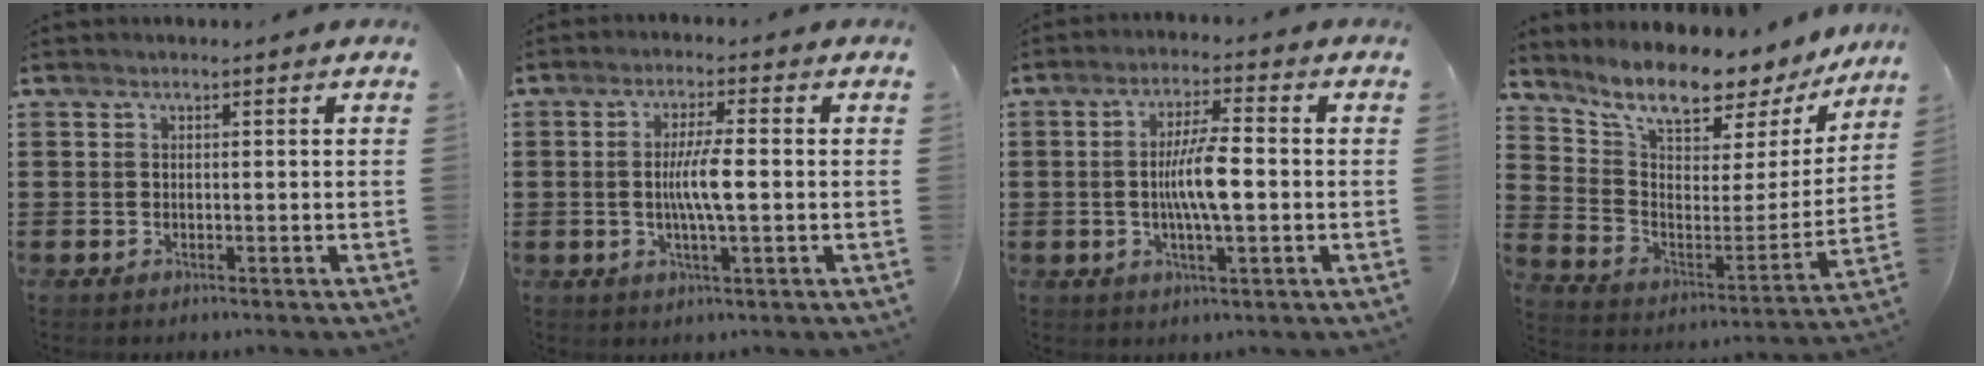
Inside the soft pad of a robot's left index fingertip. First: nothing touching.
{"total": 5.6, "force": [-0.3, 0.8, 5.6], "torque": [-0.106, -0.002, -0.011]}
{"total": 7.4, "force": [-0.7, 1.7, 7.1], "torque": [-0.140, 0.002, -0.019]}
{"total": 9.5, "force": [8.3, 2.1, 4.2], "torque": [-0.099, -0.070, 0.137]}